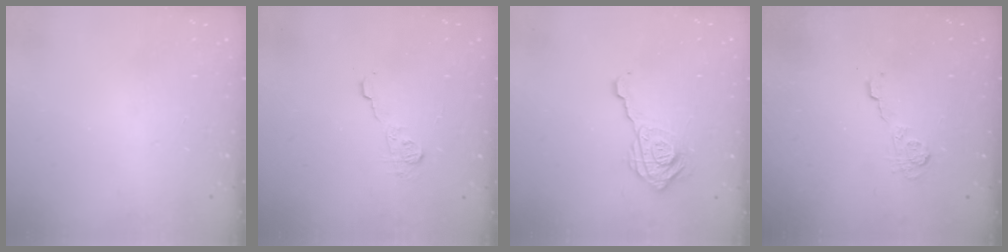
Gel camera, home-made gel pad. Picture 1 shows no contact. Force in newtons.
{"total": 7.3, "press": 7.2, "slide": 0.4}
{"total": 13.8, "press": 13.8, "slide": 1.3}
{"total": 4.9, "press": 4.9, "slide": 0.3}